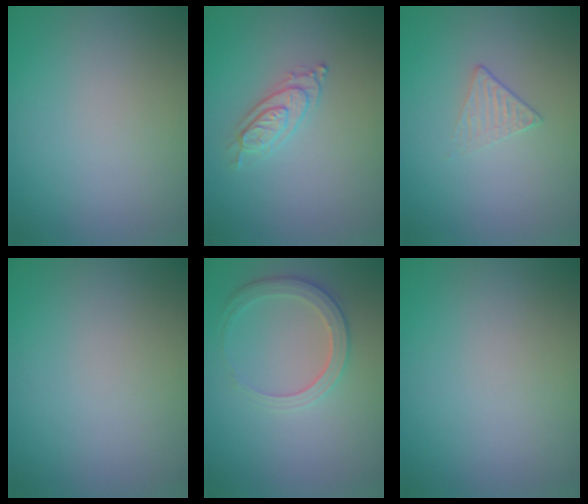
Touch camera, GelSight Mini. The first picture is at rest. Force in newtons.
{"total": 2.2, "press": 2.1, "slide": 0.6}
{"total": 1.2, "press": 0.7, "slide": 1.0}
{"total": 0.0}
{"total": 2.7, "press": 2.5, "slide": 1.2}
{"total": 0.0}